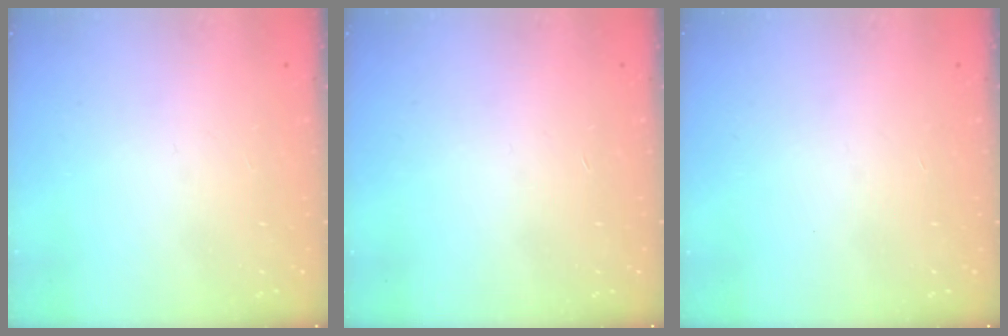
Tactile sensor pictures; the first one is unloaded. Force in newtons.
{"total": 0.0}
{"total": 0.0}